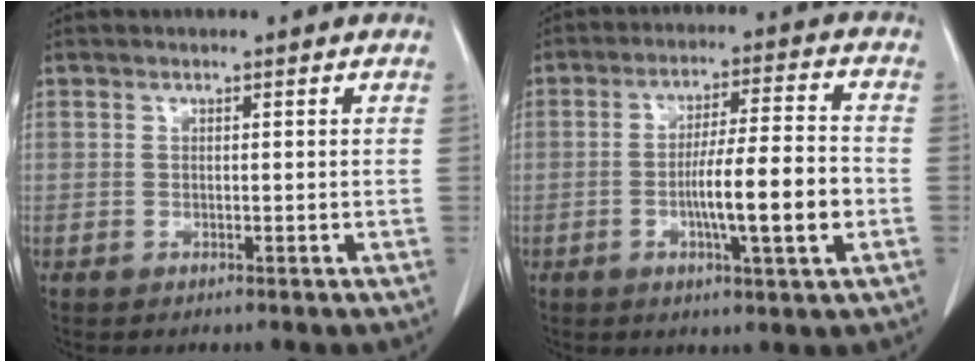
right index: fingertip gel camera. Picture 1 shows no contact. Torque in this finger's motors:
{"motor_torque": [1.61, -0.53, 0.79, 0.15]}